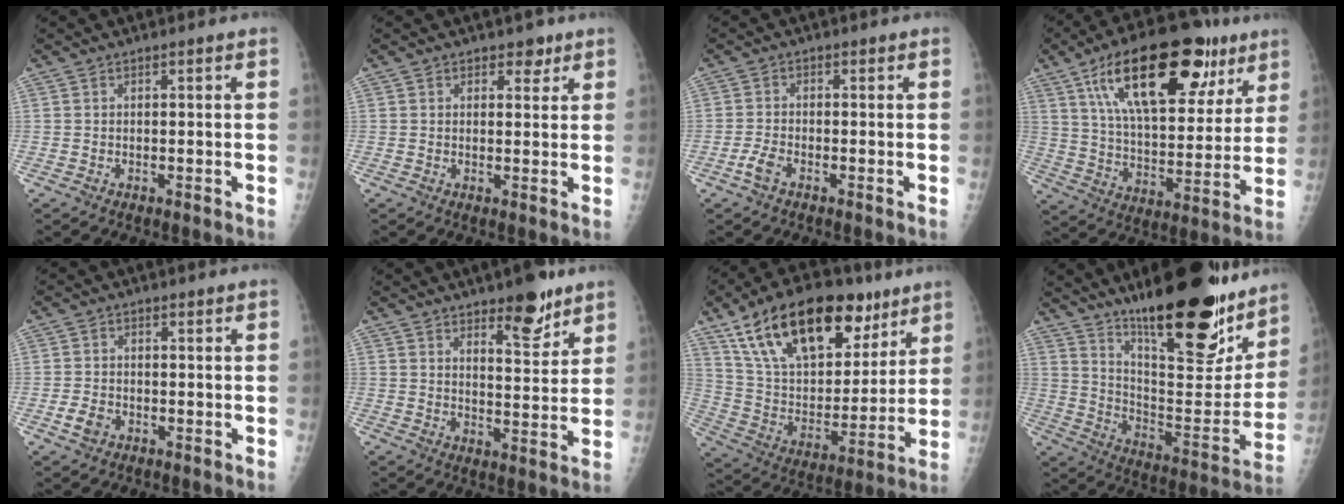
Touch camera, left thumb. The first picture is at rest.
{"total": 2.8, "force": [1.8, 1.8, 1.1], "torque": [0.005, -0.009, 0.022]}
{"total": 2.6, "force": [-1.5, 1.2, 1.7], "torque": [-0.041, 0.004, -0.033]}
{"total": 27.0, "force": [13.8, 12.1, 19.8], "torque": [-0.277, -0.016, 0.226]}
{"total": 2.8, "force": [-1.2, 2.0, 1.5], "torque": [-0.025, 0.002, -0.020]}
{"total": 8.8, "force": [6.0, 3.1, 5.7], "torque": [-0.059, -0.042, 0.088]}
{"total": 27.3, "force": [15.9, 13.9, 17.3], "torque": [-0.262, -0.025, 0.274]}
{"total": 27.4, "force": [19.1, 7.9, 18.0], "torque": [-0.228, -0.101, 0.301]}